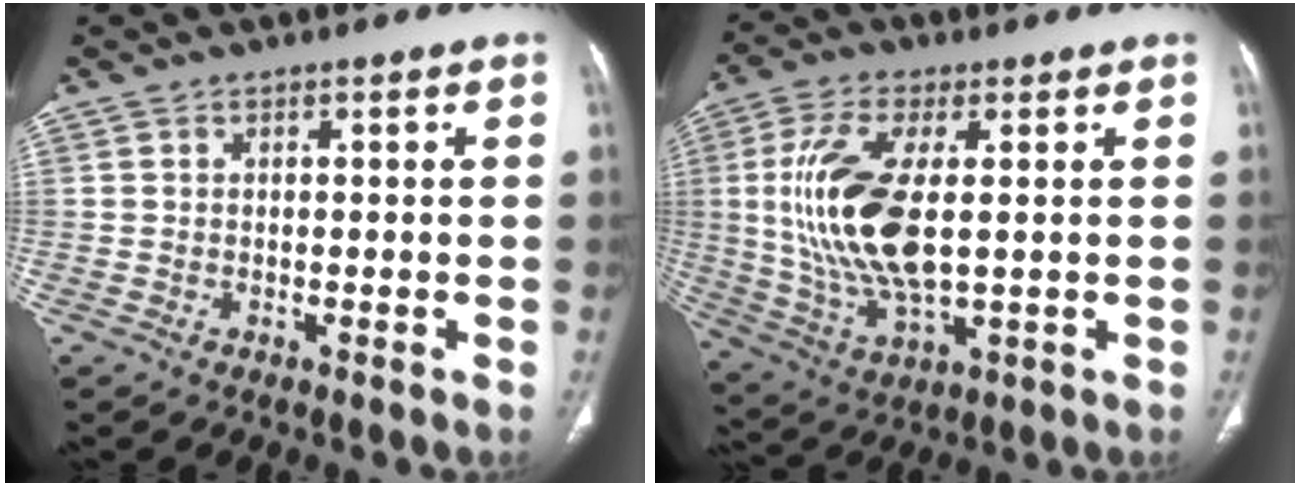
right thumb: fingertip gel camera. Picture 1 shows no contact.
{"total": 16.7, "force": [1.5, 7.2, 15.0], "torque": [-0.317, -0.011, 0.037]}